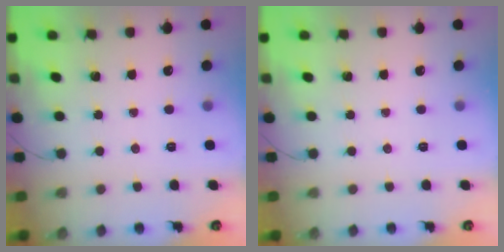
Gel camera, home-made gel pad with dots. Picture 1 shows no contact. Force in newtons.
{"total": 0.0}